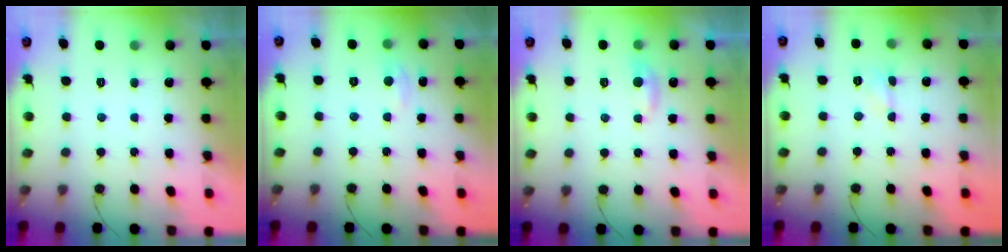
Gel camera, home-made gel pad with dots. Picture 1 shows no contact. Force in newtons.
{"total": 2.5, "press": 2.4, "slide": 0.3}
{"total": 4.0, "press": 3.9, "slide": 0.5}
{"total": 2.9, "press": 2.9, "slide": 0.3}